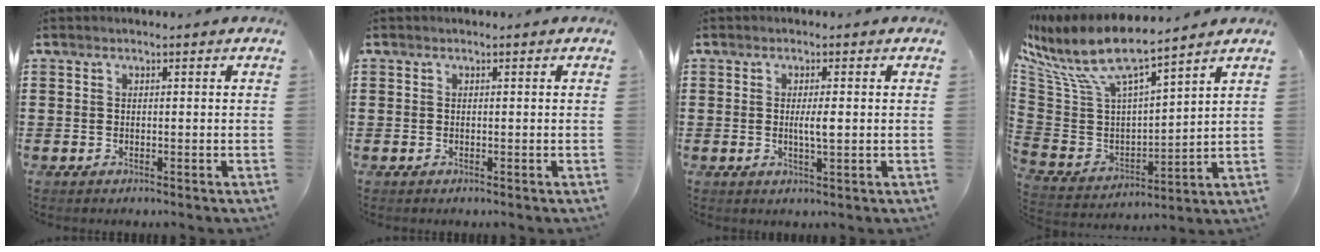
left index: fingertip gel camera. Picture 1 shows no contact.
{"total": 0.0}
{"total": 2.7, "force": [0.1, 0.3, 2.7], "torque": [-0.050, -0.004, 0.001]}
{"total": 9.9, "force": [7.2, 2.4, 6.4], "torque": [-0.163, -0.050, 0.121]}